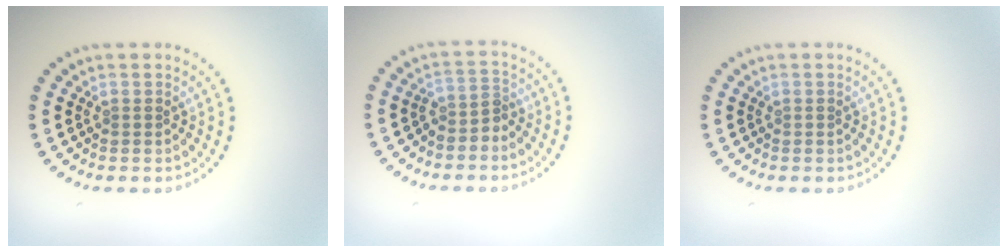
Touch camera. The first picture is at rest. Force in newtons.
{"total": 2.0, "press": 1.5, "slide": 1.3}
{"total": 0.0}